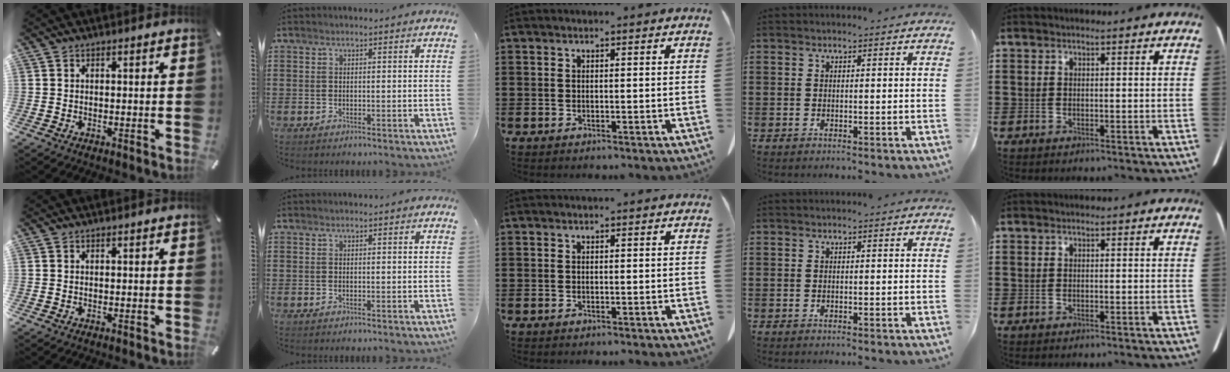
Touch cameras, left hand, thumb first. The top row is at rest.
{}